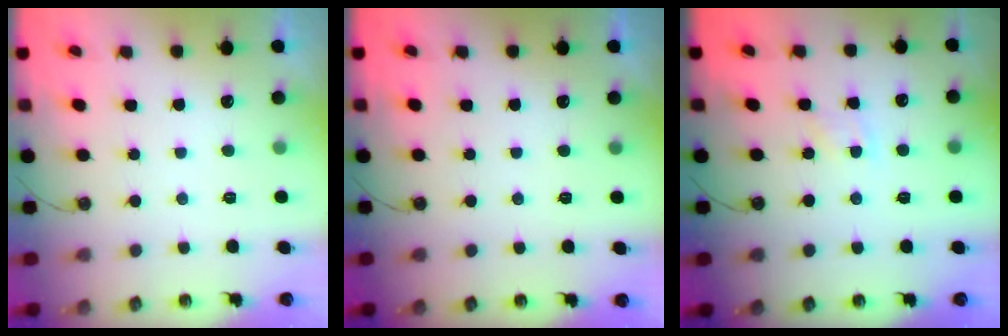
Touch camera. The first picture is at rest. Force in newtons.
{"total": 0.0}
{"total": 4.9, "press": 4.9, "slide": 0.6}